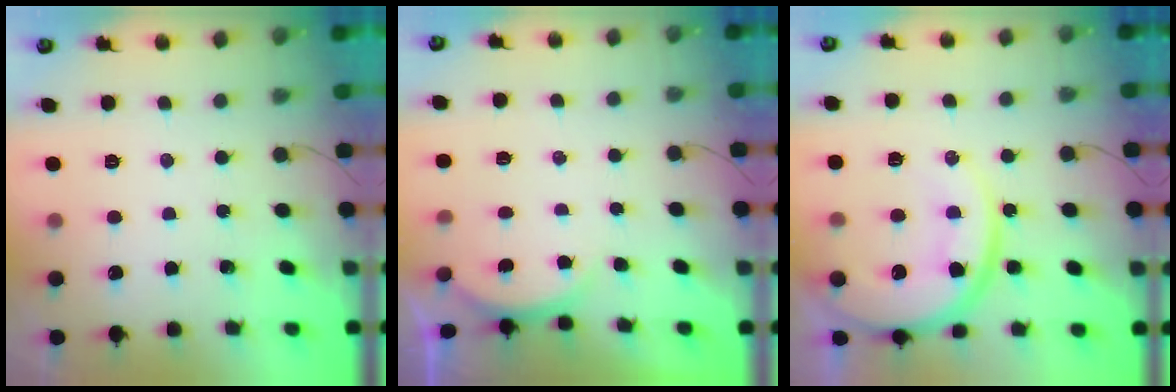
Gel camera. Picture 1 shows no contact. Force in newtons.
{"total": 2.4, "press": 2.4, "slide": 0.6}
{"total": 15.4, "press": 15.3, "slide": 1.7}